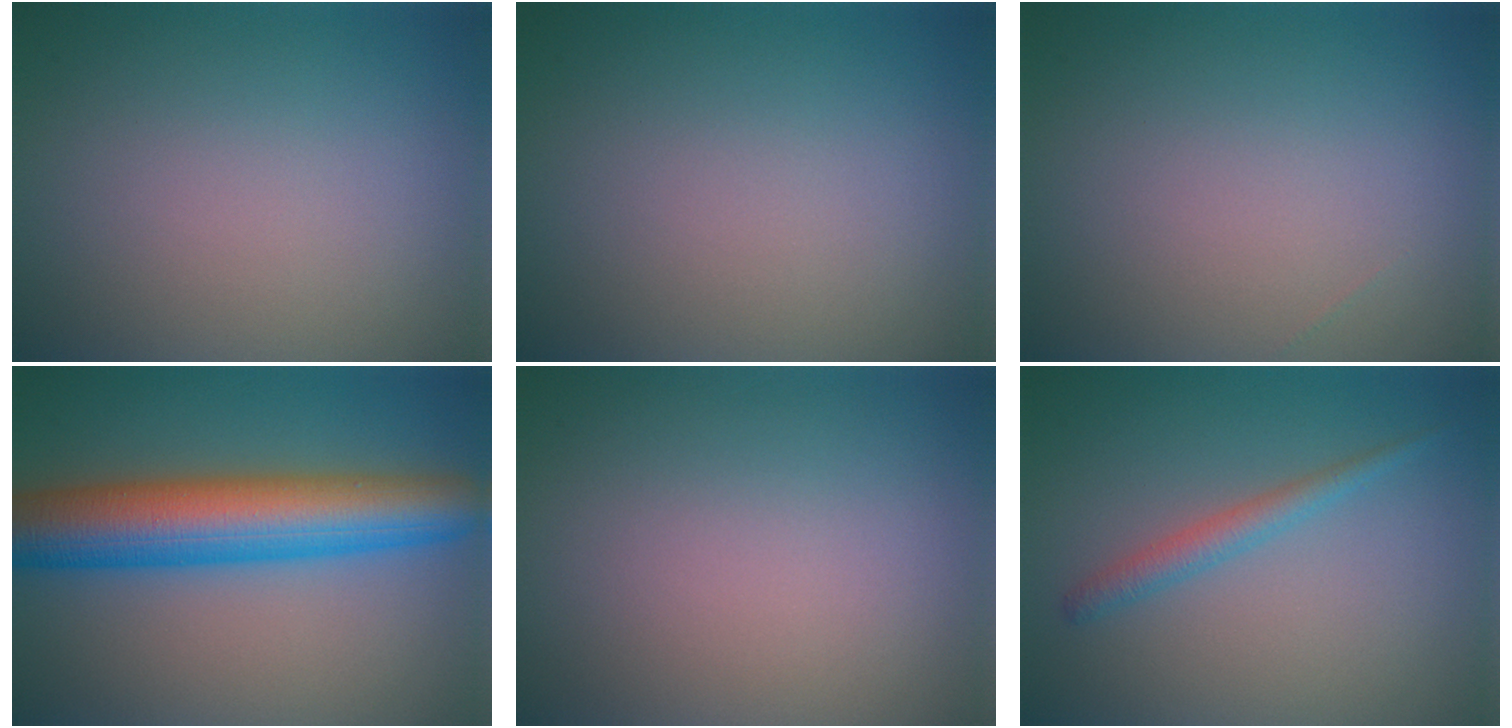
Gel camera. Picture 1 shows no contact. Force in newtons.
{"total": 0.0}
{"total": 0.0}
{"total": 9.4, "press": 9.4, "slide": 0.1}
{"total": 0.0}
{"total": 1.7, "press": 1.7, "slide": 0.2}